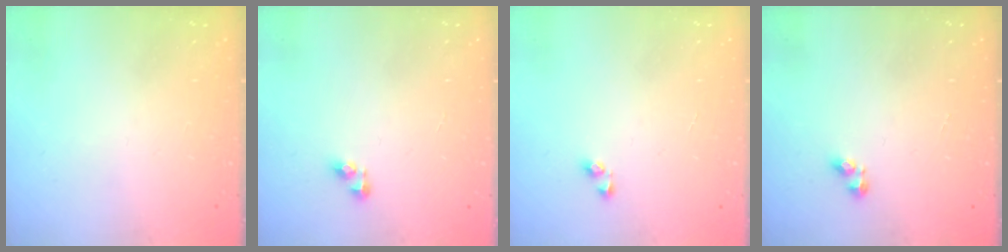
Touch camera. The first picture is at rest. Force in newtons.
{"total": 3.6, "press": 3.6, "slide": 0.6}
{"total": 2.9, "press": 2.9, "slide": 0.3}
{"total": 3.0, "press": 2.9, "slide": 0.6}